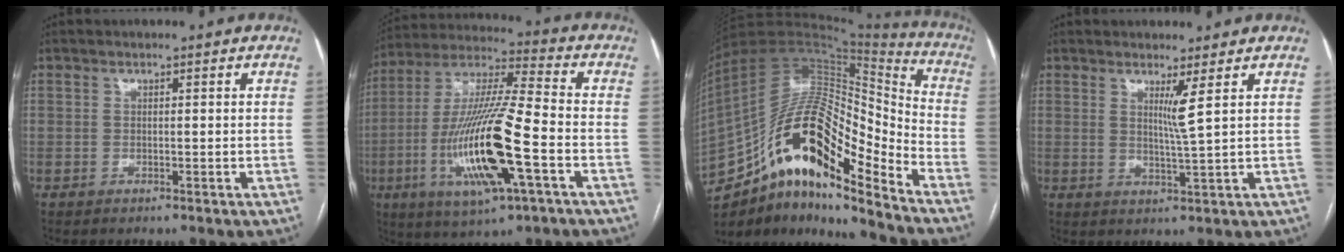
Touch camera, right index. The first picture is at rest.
{"total": 19.5, "force": [-5.8, 2.2, 18.5], "torque": [-0.383, -0.016, -0.101]}
{"total": 21.9, "force": [-12.3, 6.4, 17.0], "torque": [-0.312, 0.041, -0.208]}
{"total": 3.0, "force": [1.4, -1.1, 2.4], "torque": [-0.045, -0.017, 0.029]}